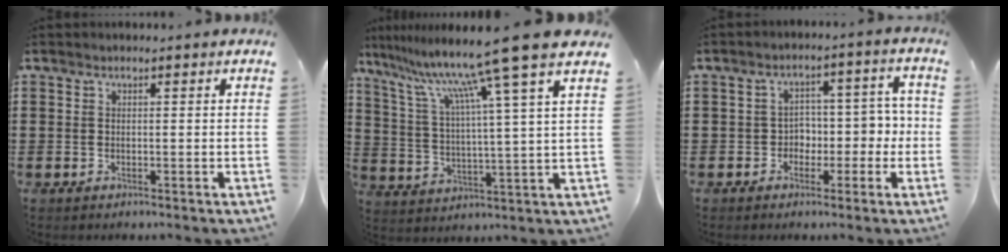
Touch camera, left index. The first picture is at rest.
{"total": 12.3, "force": [9.6, -1.8, 7.6], "torque": [-0.176, -0.059, 0.146]}
{"total": 4.0, "force": [-1.3, 3.6, 1.4], "torque": [-0.036, 0.006, -0.035]}